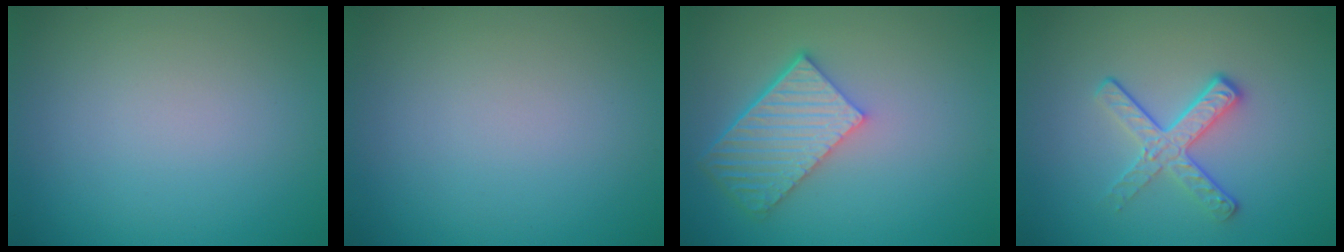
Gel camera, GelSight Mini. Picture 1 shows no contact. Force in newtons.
{"total": 0.0}
{"total": 5.9, "press": 4.3, "slide": 4.0}
{"total": 3.2, "press": 2.6, "slide": 1.8}